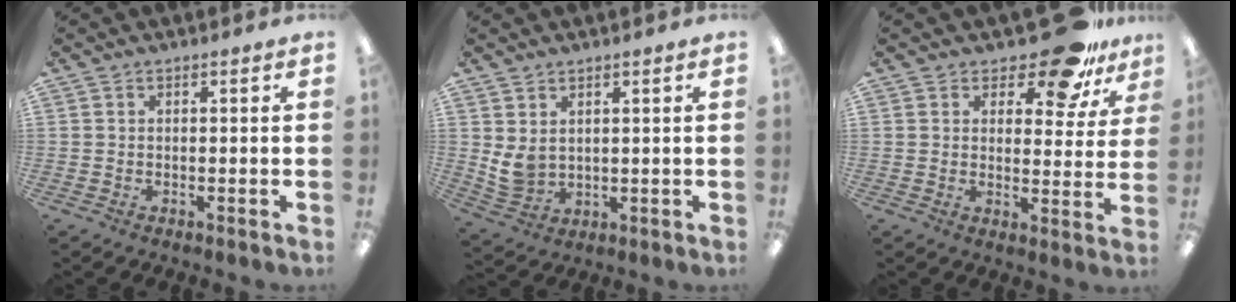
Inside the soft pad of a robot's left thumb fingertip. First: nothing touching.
{"total": 5.4, "force": [2.3, 3.8, 3.0], "torque": [-0.066, -0.013, 0.044]}
{"total": 12.3, "force": [9.0, 4.8, 6.9], "torque": [-0.095, -0.052, 0.156]}